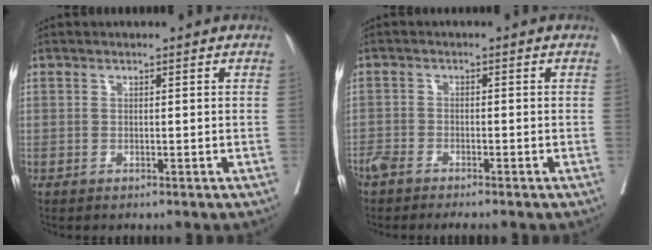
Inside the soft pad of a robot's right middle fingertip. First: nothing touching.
{"total": 4.6, "force": [-3.9, 0.8, 2.2], "torque": [-0.034, -0.006, -0.068]}